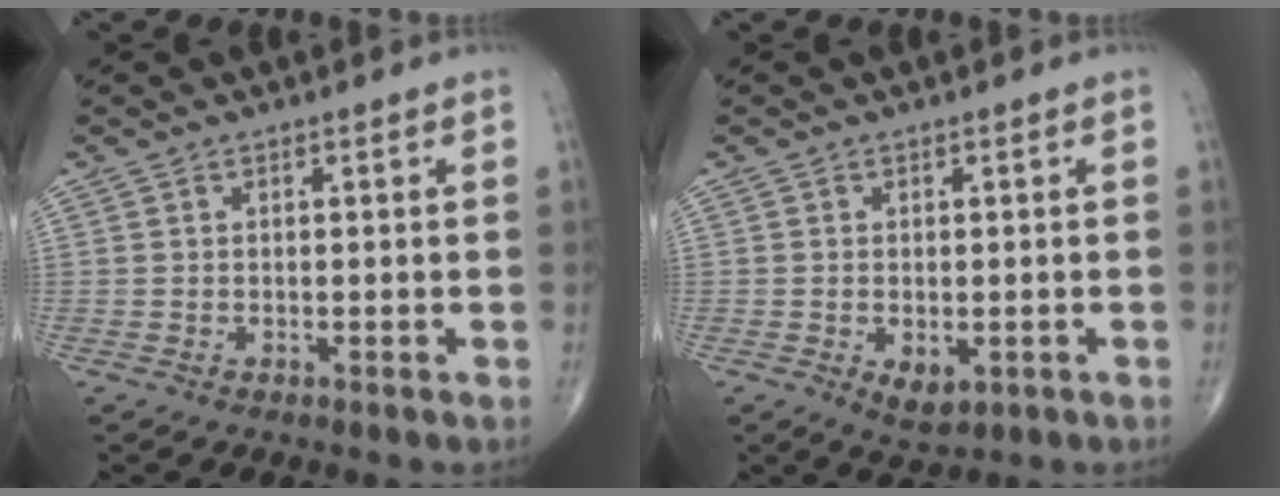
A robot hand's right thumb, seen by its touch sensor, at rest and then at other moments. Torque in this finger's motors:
{"motor_torque": [-0.28, 0.22, -0.08, -0.11, 0.01]}